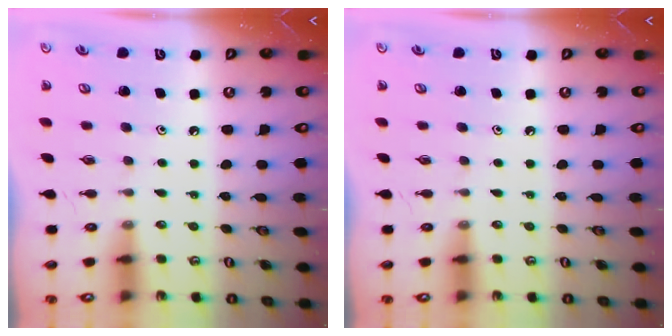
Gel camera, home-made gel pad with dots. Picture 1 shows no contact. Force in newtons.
{"total": 0.0}